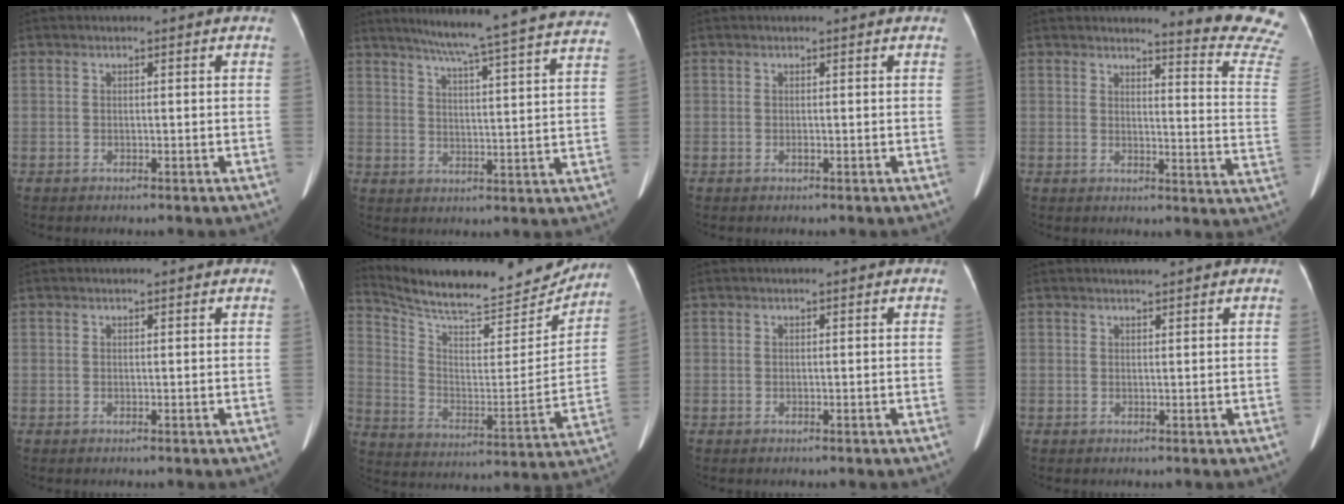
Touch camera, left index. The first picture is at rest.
{"total": 25.6, "force": [22.9, -0.6, 11.4], "torque": [-0.176, -0.044, 0.279]}
{"total": 0.0}
{"total": 13.6, "force": [13.3, -1.3, 2.1], "torque": [-0.009, -0.147, 0.119]}
{"total": 0.6, "force": [0.6, 0.1, 0.1], "torque": [-0.003, 0.006, 0.006]}
{"total": 22.0, "force": [20.4, 4.2, 7.1], "torque": [-0.125, -0.032, 0.301]}
{"total": 0.0}
{"total": 1.2, "force": [1.1, -0.1, 0.4], "torque": [-0.008, 0.007, 0.022]}